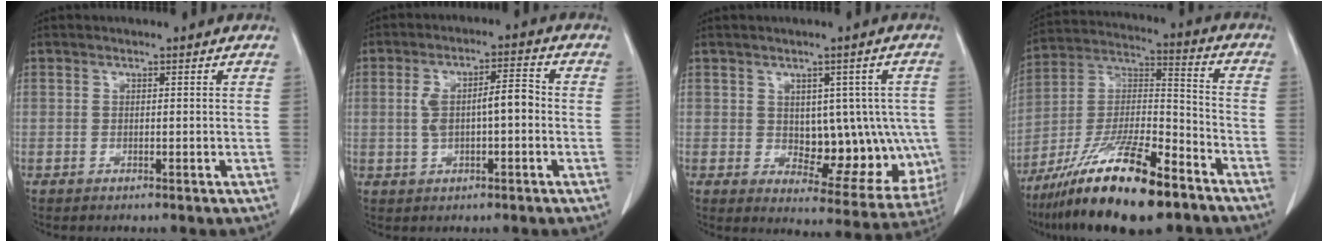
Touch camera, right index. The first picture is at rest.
{"total": 6.8, "force": [-0.2, 2.1, 6.5], "torque": [-0.129, 0.026, 0.001]}
{"total": 11.7, "force": [0.1, 6.5, 9.7], "torque": [-0.105, 0.012, 0.029]}
{"total": 20.0, "force": [-13.4, 4.2, 14.4], "torque": [-0.274, -0.015, -0.236]}